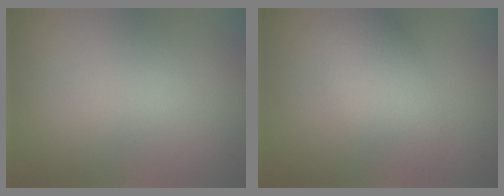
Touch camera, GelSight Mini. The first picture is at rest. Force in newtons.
{"total": 3.3, "press": 3.3, "slide": 0.1}